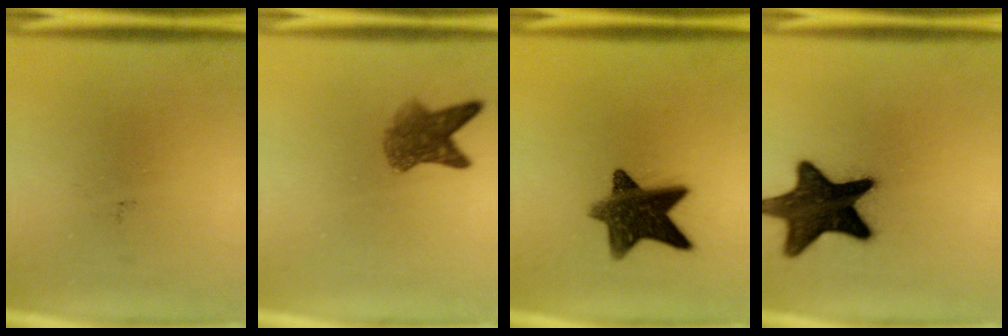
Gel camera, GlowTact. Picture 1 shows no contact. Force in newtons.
{"total": 5.3}
{"total": 11.5}
{"total": 16.6}